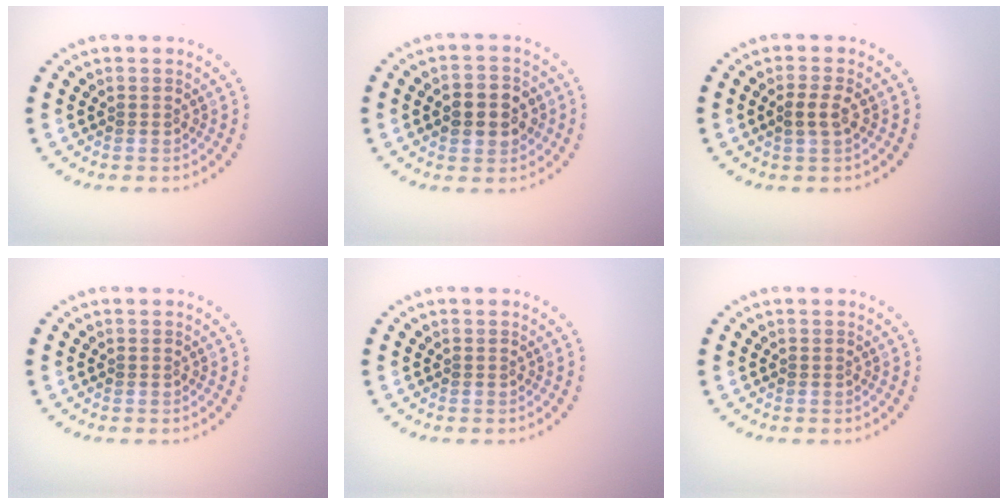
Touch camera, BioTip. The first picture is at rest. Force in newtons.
{"total": 3.9, "press": 3.9, "slide": 0.4}
{"total": 1.9, "press": 1.8, "slide": 0.5}
{"total": 0.0}
{"total": 0.0}
{"total": 0.0}